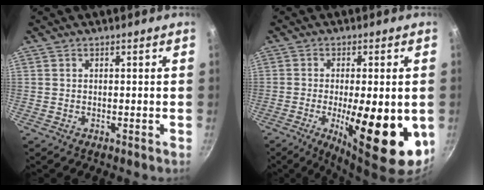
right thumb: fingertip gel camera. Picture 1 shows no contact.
{"total": 17.7, "force": [-4.0, 5.7, 16.2], "torque": [-0.223, -0.004, -0.049]}